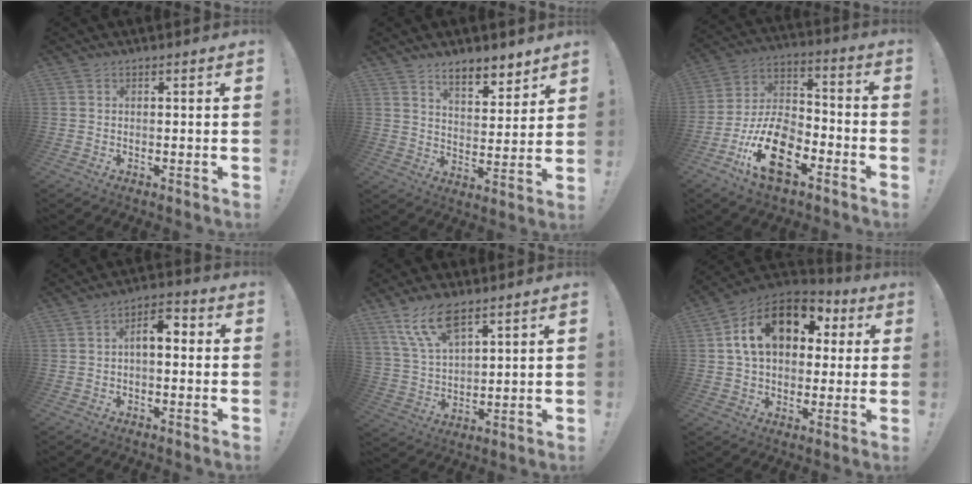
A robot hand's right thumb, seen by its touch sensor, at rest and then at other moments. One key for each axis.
{"total": 8.7, "fx": 7.3, "fy": 2.9, "fz": 3.6, "tx": -0.044, "ty": -0.058, "tz": 0.134}
{"total": 18.0, "fx": -9.3, "fy": 9.5, "fz": 12.1, "tx": -0.220, "ty": 0.060, "tz": -0.155}
{"total": 6.6, "fx": 0.0, "fy": 3.4, "fz": 5.6, "tx": -0.082, "ty": 0.006, "tz": -0.003}
{"total": 11.7, "fx": 8.2, "fy": 5.0, "fz": 6.8, "tx": -0.140, "ty": -0.032, "tz": 0.155}
{"total": 18.4, "fx": 5.7, "fy": 12.4, "fz": 12.4, "tx": -0.201, "ty": -0.002, "tz": 0.100}